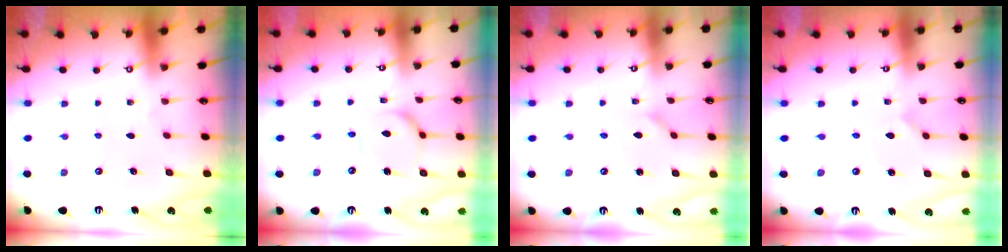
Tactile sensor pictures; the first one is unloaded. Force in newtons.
{"total": 11.0, "press": 10.9, "slide": 1.0}
{"total": 2.0, "press": 2.0, "slide": 0.0}
{"total": 2.8, "press": 2.8, "slide": 0.2}